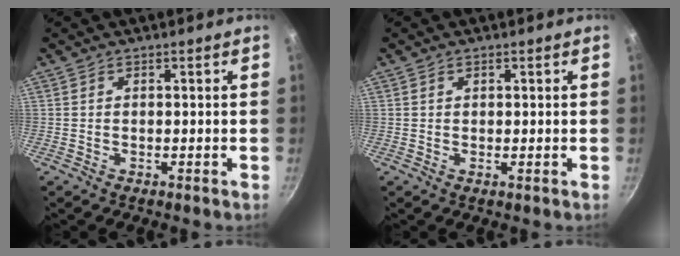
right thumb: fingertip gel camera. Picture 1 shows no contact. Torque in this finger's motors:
{"motor_torque": [0.32, -0.50, -0.26, 0.13, 0.01]}